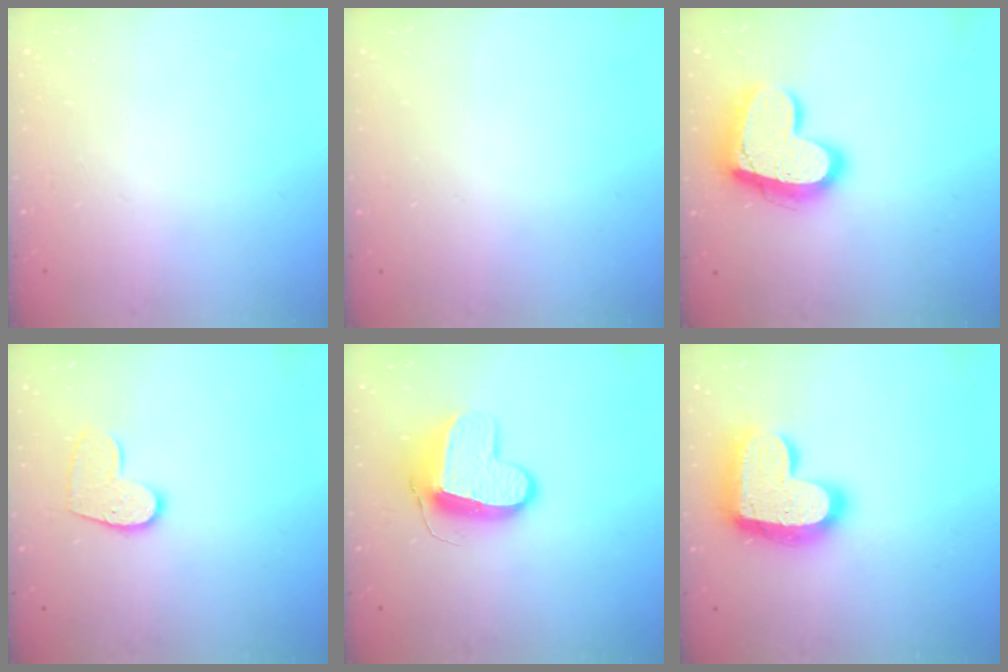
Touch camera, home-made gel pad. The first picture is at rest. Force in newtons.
{"total": 0.6, "press": 0.6, "slide": 0.2}
{"total": 18.1, "press": 18.1, "slide": 1.6}
{"total": 10.0, "press": 10.0, "slide": 0.6}
{"total": 11.7, "press": 11.7, "slide": 0.9}
{"total": 20.5, "press": 20.4, "slide": 1.5}